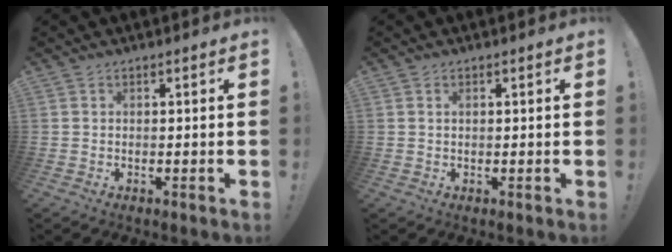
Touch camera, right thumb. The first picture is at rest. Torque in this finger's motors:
{"motor_torque": [-0.01, -0.17, -0.23, 0.06, 0.09]}